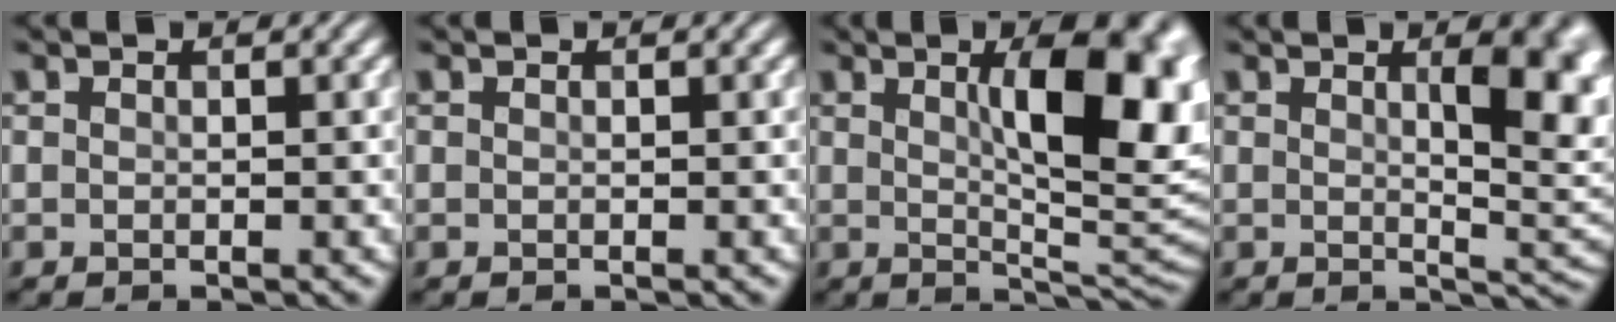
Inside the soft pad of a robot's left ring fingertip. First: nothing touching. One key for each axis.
{"total": 0.0}
{"total": 11.2, "fx": 2.7, "fy": 3.7, "fz": 10.2, "tx": -0.127, "ty": 0.001, "tz": 0.046}
{"total": 6.5, "fx": 1.6, "fy": 2.2, "fz": 5.9, "tx": -0.057, "ty": -0.003, "tz": 0.027}